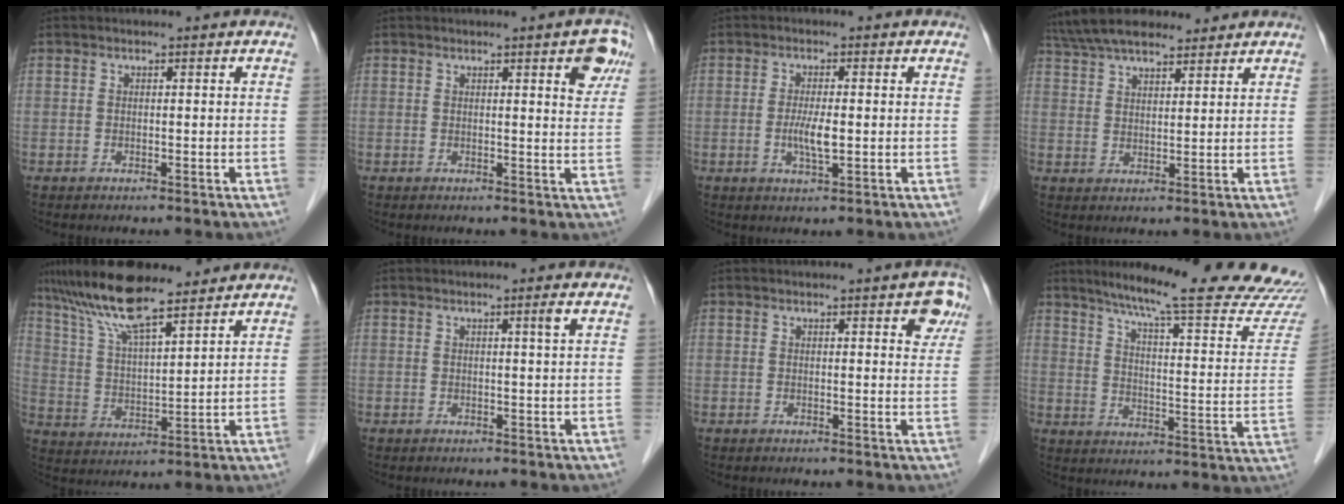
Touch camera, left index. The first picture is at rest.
{"total": 4.6, "force": [2.4, 0.7, 3.8], "torque": [-0.036, -0.005, 0.024]}
{"total": 3.7, "force": [-0.5, 0.6, 3.6], "torque": [-0.074, -0.006, -0.008]}
{"total": 14.2, "force": [12.3, 3.8, 6.0], "torque": [-0.113, 0.043, 0.206]}
{"total": 13.4, "force": [10.7, 2.3, 7.7], "torque": [-0.149, 0.022, 0.197]}
{"total": 1.3, "force": [0.5, -0.5, 1.0], "torque": [-0.024, -0.005, 0.013]}
{"total": 3.8, "force": [2.0, 1.0, 3.0], "torque": [-0.023, -0.002, 0.018]}
{"total": 25.3, "force": [22.5, 0.9, 11.5], "torque": [-0.162, -0.077, 0.284]}